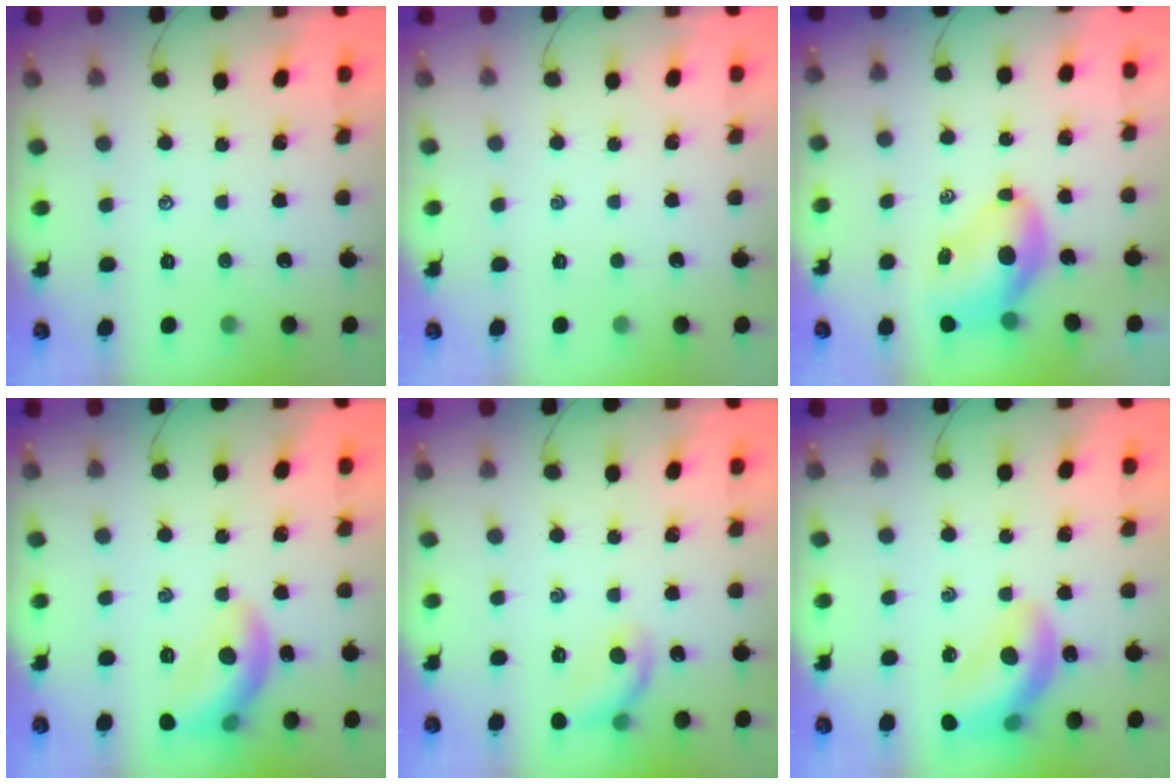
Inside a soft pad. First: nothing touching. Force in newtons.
{"total": 0.0}
{"total": 8.8, "press": 8.6, "slide": 2.0}
{"total": 12.2, "press": 12.2, "slide": 1.0}
{"total": 10.1, "press": 9.9, "slide": 2.0}
{"total": 16.2, "press": 15.8, "slide": 3.7}